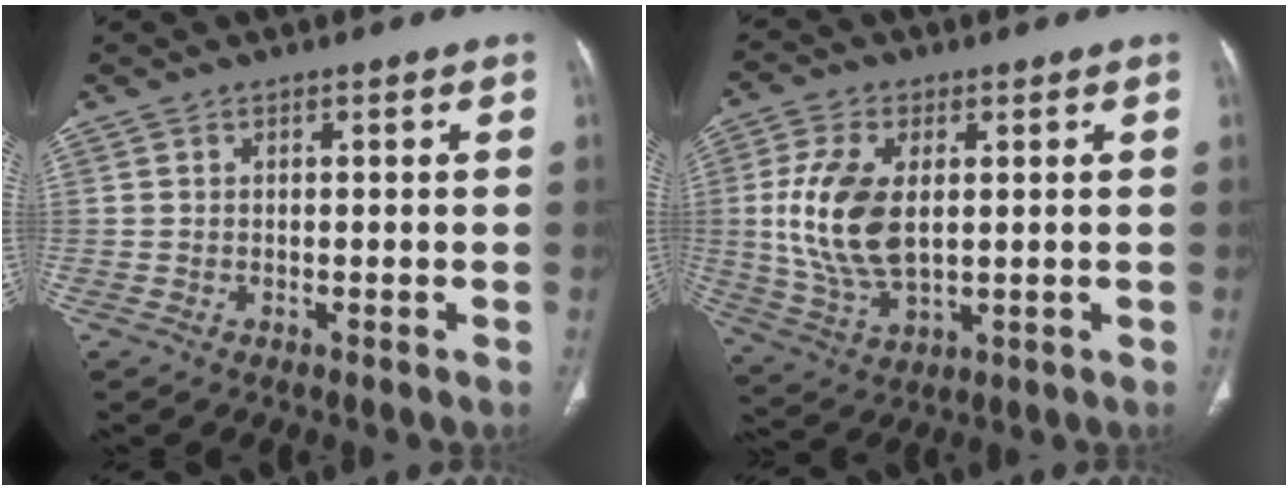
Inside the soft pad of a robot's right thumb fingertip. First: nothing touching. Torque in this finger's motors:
{"motor_torque": [2.27, 1.44, 1.10, -1.45, 0.36]}